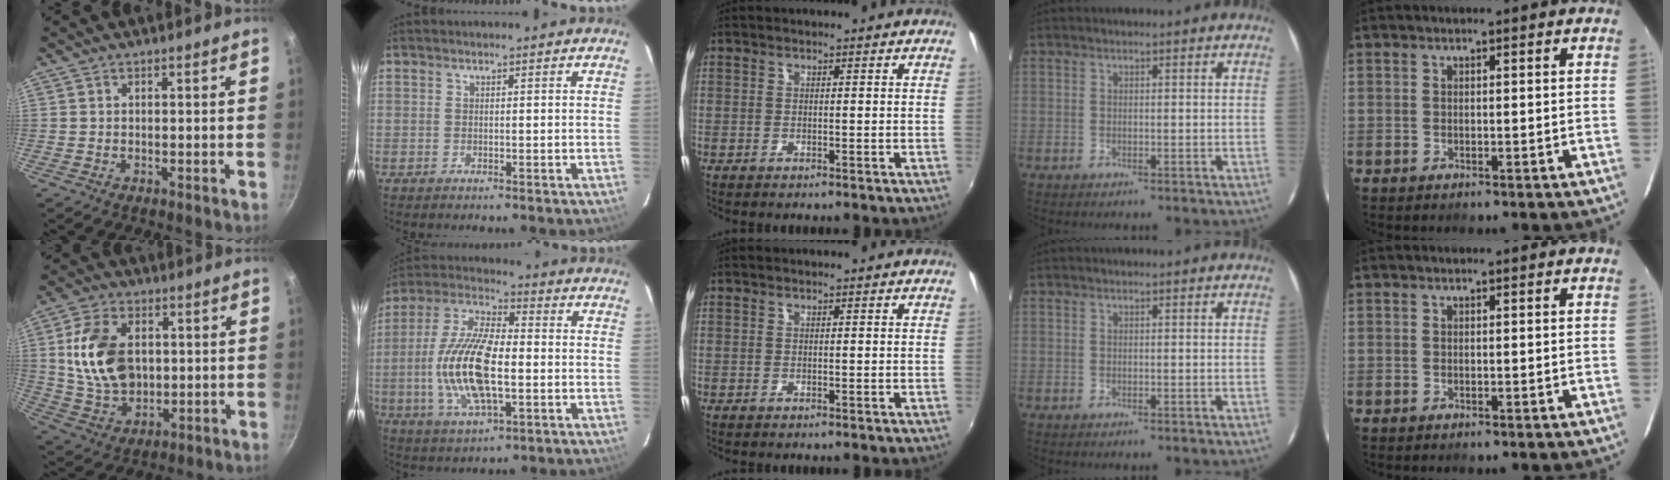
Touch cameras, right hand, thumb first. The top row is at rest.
{"thumb": {"total": 15.3, "force": [2.0, 10.5, 11.0], "torque": [-0.189, -0.005, 0.044]}, "index": {"total": 16.8, "force": [-2.5, 6.6, 15.2], "torque": [-0.314, 0.000, -0.048]}}